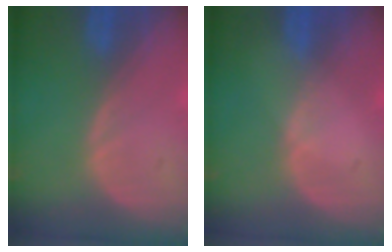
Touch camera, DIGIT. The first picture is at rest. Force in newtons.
{"total": 0.6, "press": 0.5, "slide": 0.2}